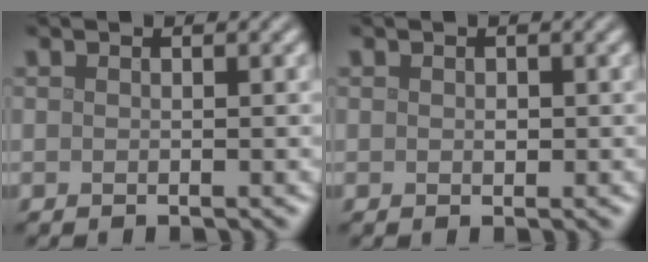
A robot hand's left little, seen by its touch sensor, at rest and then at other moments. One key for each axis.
{"total": 0.6, "fx": 0.1, "fy": 0.4, "fz": 0.4, "tx": -0.004, "ty": -0.002, "tz": 0.000}